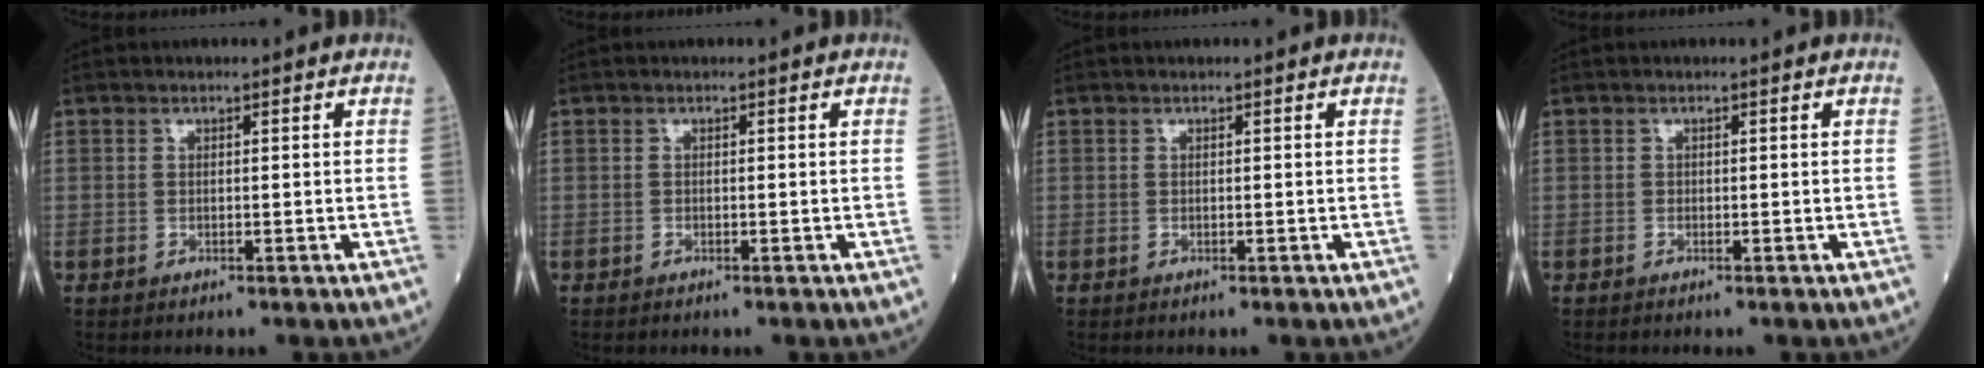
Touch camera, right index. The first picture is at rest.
{"total": 0.0}
{"total": 0.0}
{"total": 0.0}